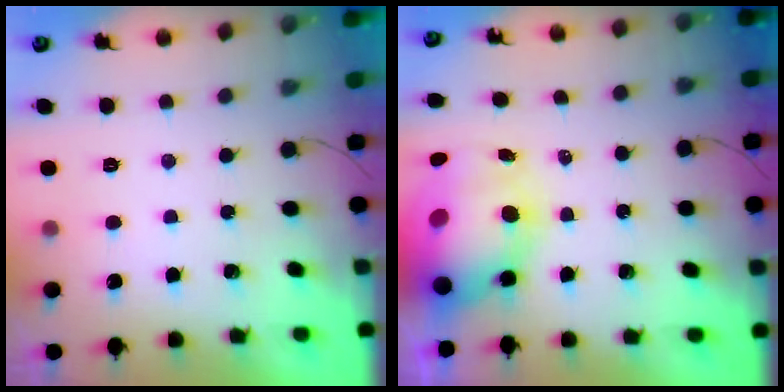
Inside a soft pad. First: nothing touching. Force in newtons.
{"total": 12.3, "press": 12.0, "slide": 2.7}